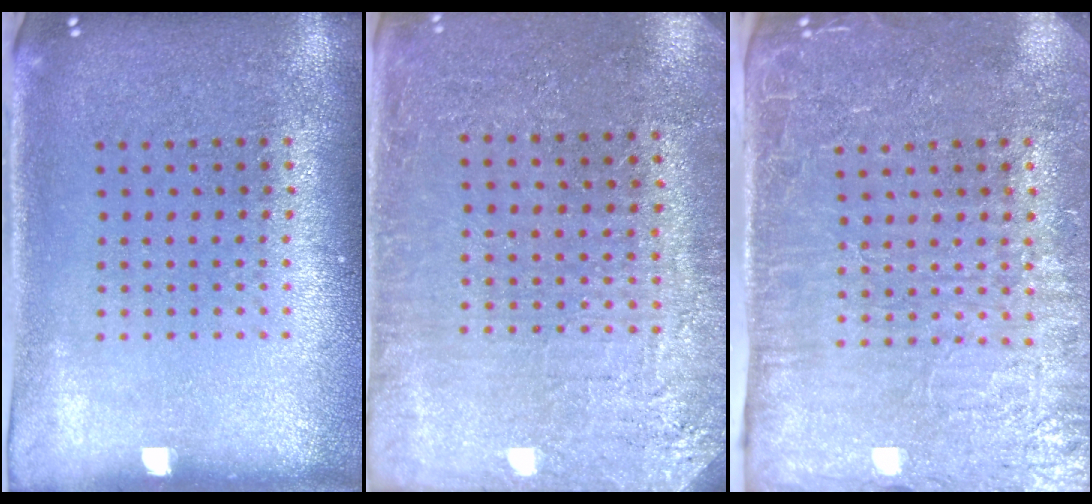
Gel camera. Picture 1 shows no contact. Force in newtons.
{"total": 2.8, "press": 2.8, "slide": 0.3}
{"total": 4.5, "press": 4.1, "slide": 2.1}